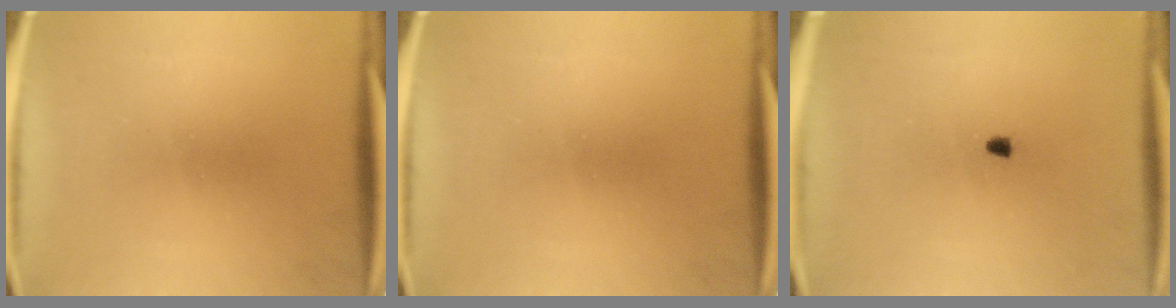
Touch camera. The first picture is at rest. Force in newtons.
{"total": 0.0}
{"total": 1.0}